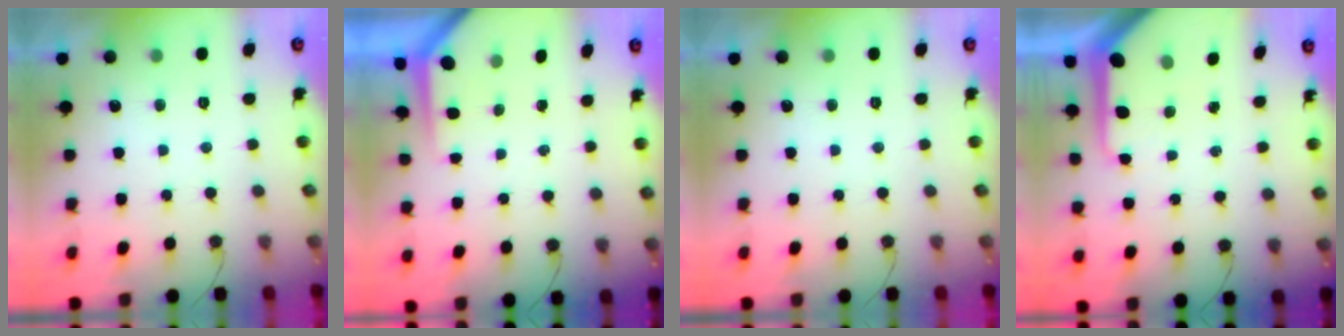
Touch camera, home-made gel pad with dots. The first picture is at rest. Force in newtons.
{"total": 3.7, "press": 3.7, "slide": 0.3}
{"total": 0.0}
{"total": 11.0, "press": 11.0, "slide": 1.0}